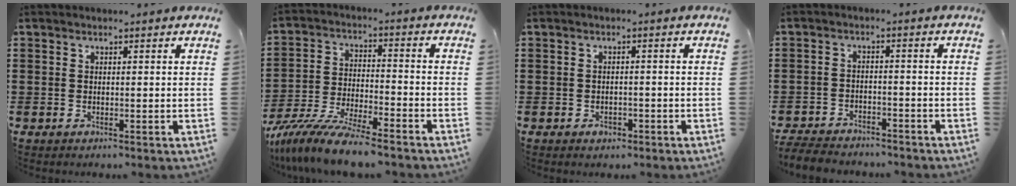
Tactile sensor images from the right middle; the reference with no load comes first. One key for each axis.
{"total": 9.4, "fx": -8.6, "fy": 0.3, "fz": 3.9, "tx": -0.081, "ty": 0.007, "tz": -0.168}
{"total": 1.1, "fx": -0.7, "fy": 0.7, "fz": 0.4, "tx": -0.011, "ty": -0.002, "tz": -0.014}
{"total": 4.3, "fx": -4.2, "fy": 0.7, "fz": 0.5, "tx": -0.015, "ty": 0.004, "tz": -0.088}